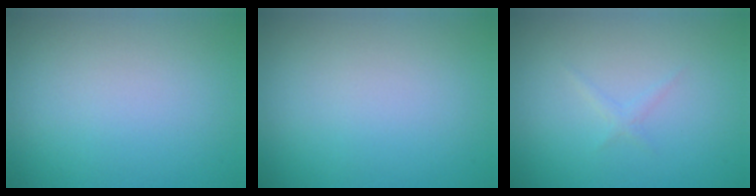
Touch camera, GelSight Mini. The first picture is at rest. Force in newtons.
{"total": 0.0}
{"total": 0.7, "press": 0.7, "slide": 0.0}